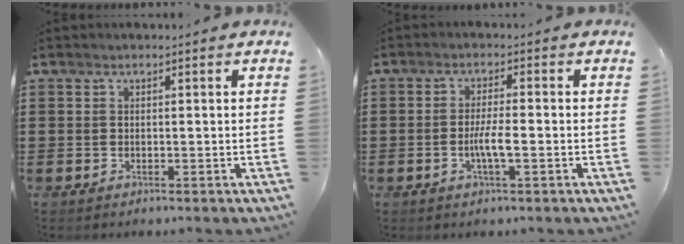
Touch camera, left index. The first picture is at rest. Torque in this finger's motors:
{"motor_torque": [0.35, 0.13, 0.19, 0.07]}